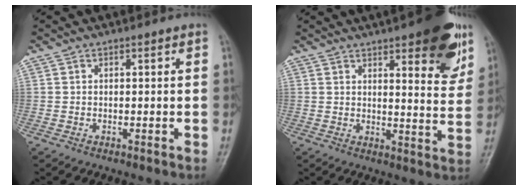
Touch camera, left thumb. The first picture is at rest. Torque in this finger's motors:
{"motor_torque": [1.47, 1.24, 1.14, -1.15, 0.02]}